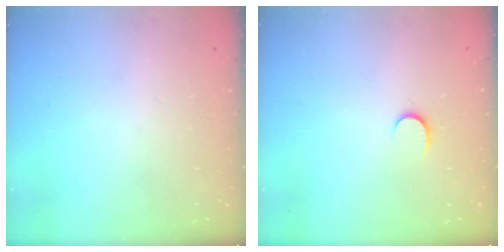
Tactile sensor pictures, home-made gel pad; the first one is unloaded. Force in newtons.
{"total": 3.8, "press": 3.8, "slide": 0.4}